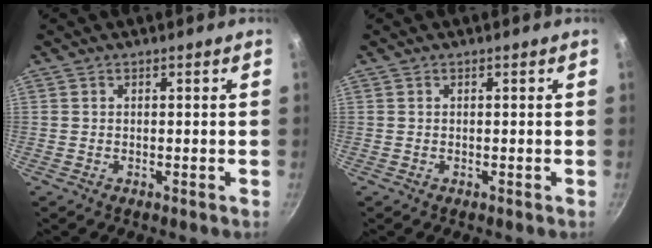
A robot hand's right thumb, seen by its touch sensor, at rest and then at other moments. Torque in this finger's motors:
{"motor_torque": [-0.09, 0.09, 0.02, 0.02, 0.00]}